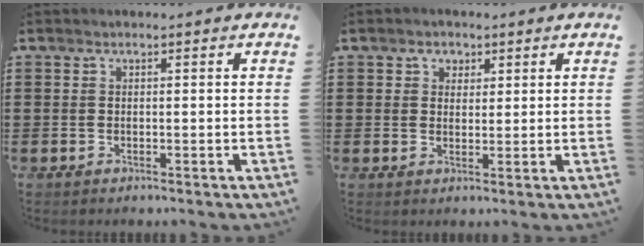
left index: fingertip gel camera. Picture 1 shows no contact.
{"total": 2.2, "force": [1.2, 1.8, 0.4], "torque": [-0.008, 0.006, 0.018]}